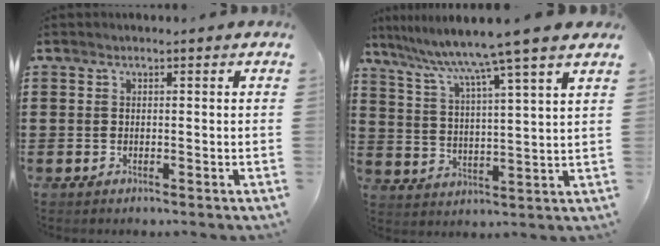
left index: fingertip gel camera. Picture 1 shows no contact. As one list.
[{"total": 8.0, "force": [6.6, -1.6, 4.2], "torque": [-0.106, -0.045, 0.101]}]